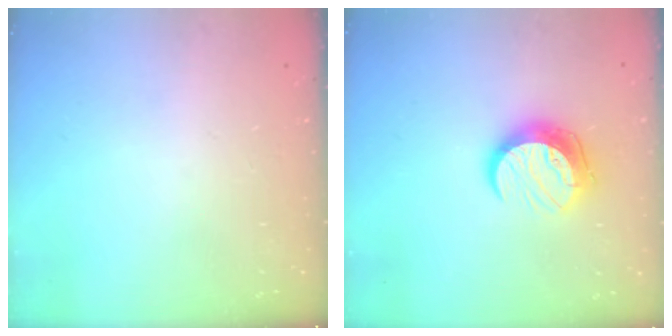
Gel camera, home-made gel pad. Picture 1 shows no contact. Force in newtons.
{"total": 11.1, "press": 11.1, "slide": 1.0}